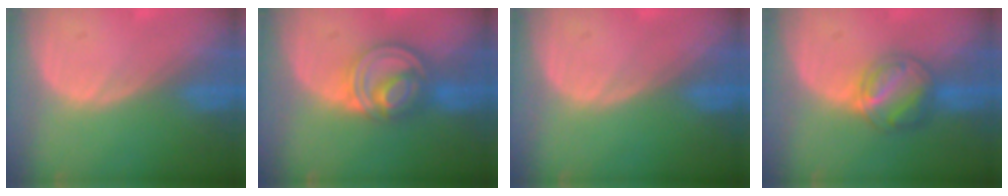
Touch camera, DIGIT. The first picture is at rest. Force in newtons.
{"total": 7.9, "press": 6.8, "slide": 4.1}
{"total": 0.0}
{"total": 5.8, "press": 5.8, "slide": 0.6}